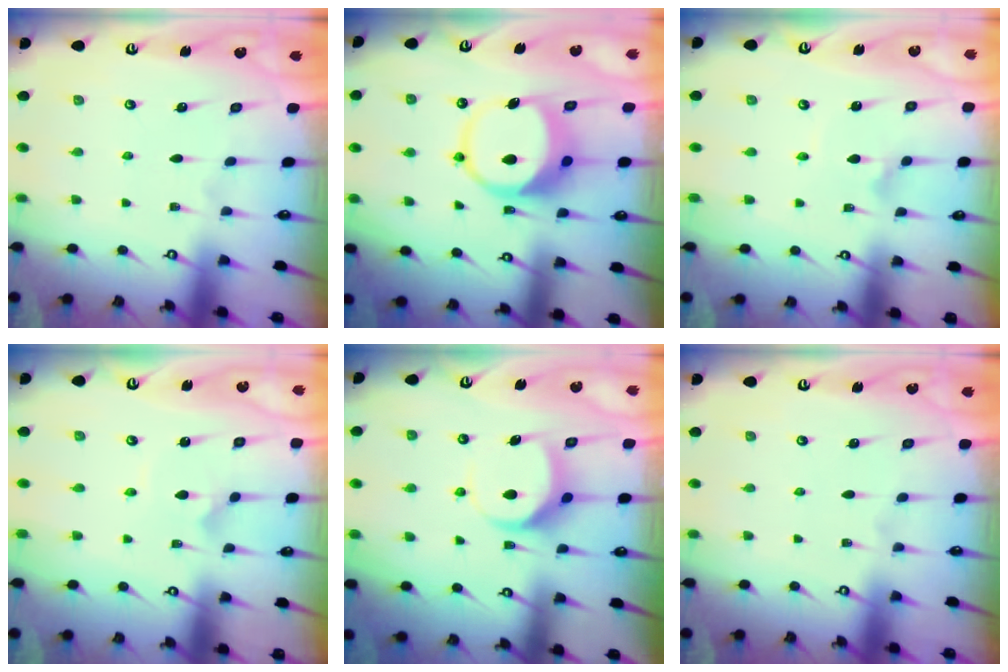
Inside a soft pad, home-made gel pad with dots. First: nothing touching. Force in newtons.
{"total": 9.7, "press": 9.6, "slide": 1.6}
{"total": 1.3, "press": 1.3, "slide": 0.2}
{"total": 3.0, "press": 3.0, "slide": 0.1}
{"total": 8.0, "press": 7.9, "slide": 0.9}
{"total": 0.0}